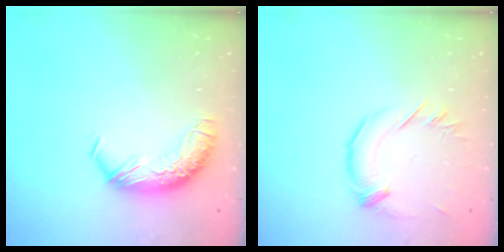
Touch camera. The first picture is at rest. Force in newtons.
{"total": 1.6, "press": 1.6, "slide": 0.3}